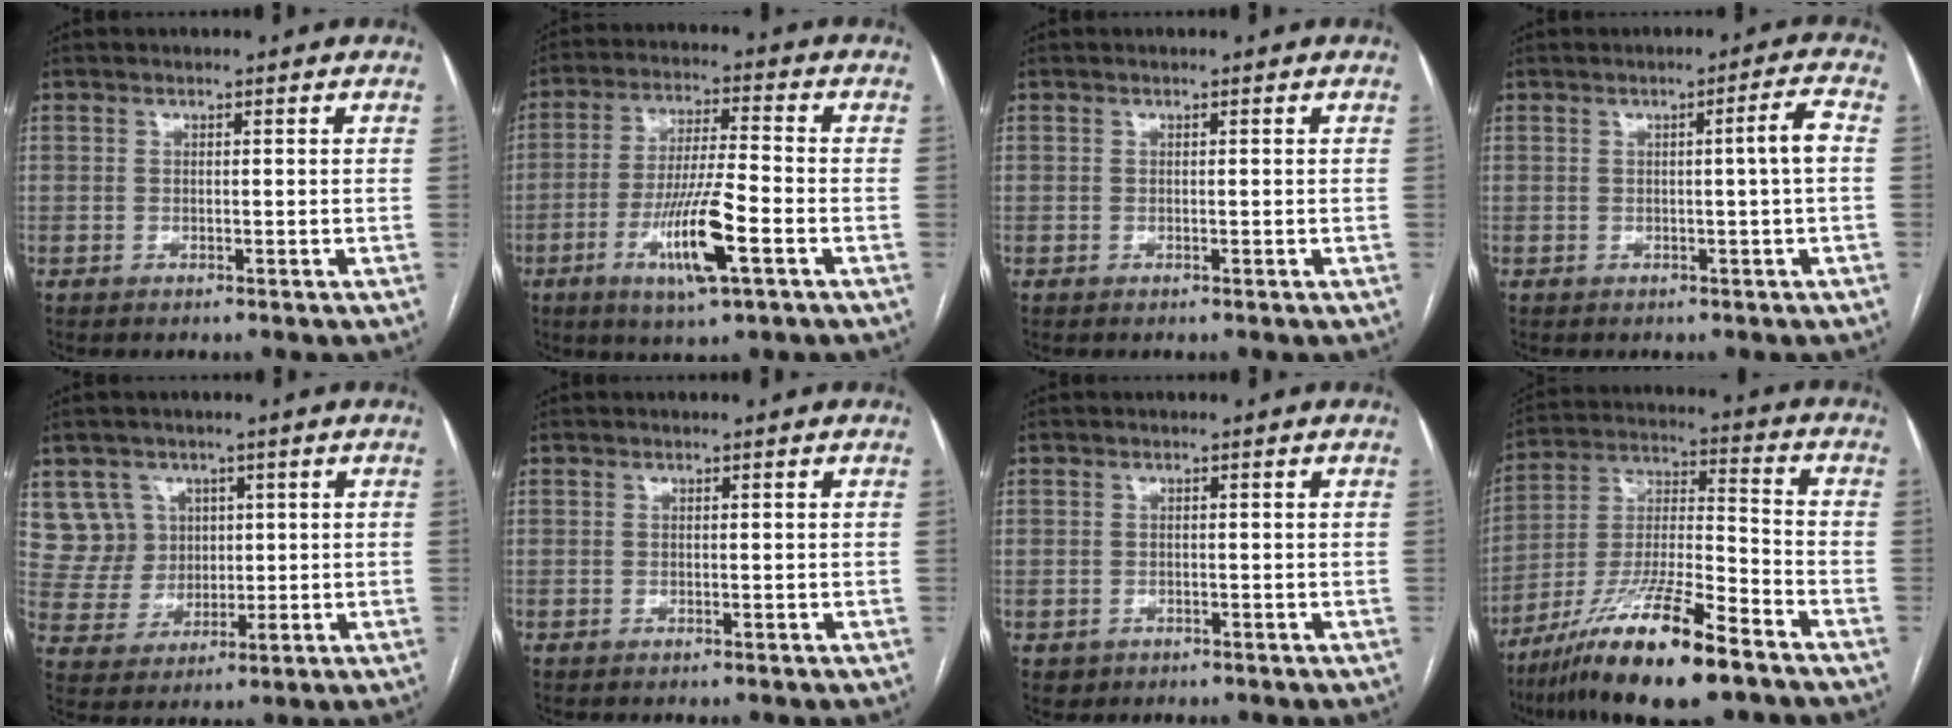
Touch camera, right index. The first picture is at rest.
{"total": 11.7, "force": [-4.5, 0.9, 10.8], "torque": [-0.203, -0.013, -0.079]}
{"total": 0.0}
{"total": 3.4, "force": [-0.1, -0.8, 3.3], "torque": [-0.044, 0.002, 0.000]}
{"total": 7.5, "force": [3.2, 6.8, 0.5], "torque": [-0.010, 0.024, 0.073]}
{"total": 0.0}
{"total": 1.7, "force": [-0.7, 1.6, 0.1], "torque": [-0.001, 0.007, -0.006]}
{"total": 18.1, "force": [-11.9, 2.2, 13.5], "torque": [-0.268, -0.029, -0.214]}